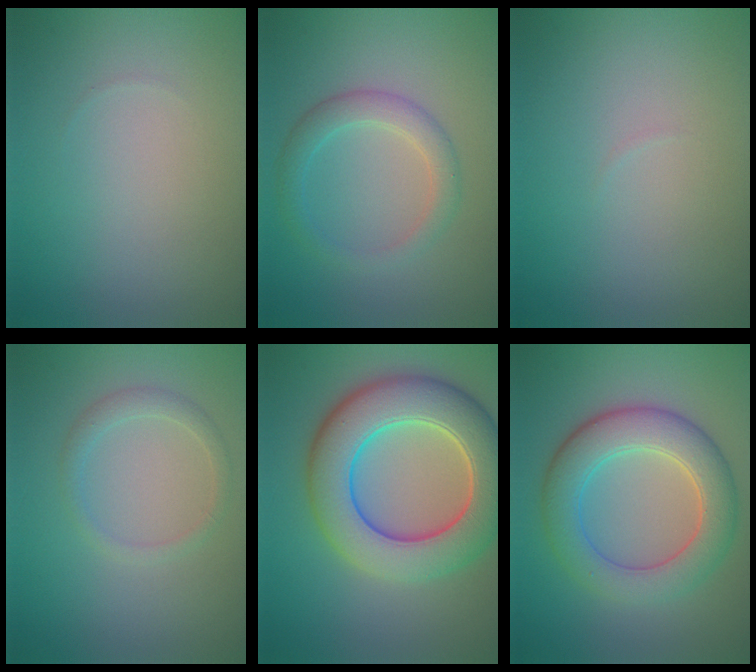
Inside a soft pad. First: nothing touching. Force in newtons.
{"total": 2.7, "press": 2.7, "slide": 0.1}
{"total": 0.0}
{"total": 1.5, "press": 1.5, "slide": 0.1}
{"total": 9.8, "press": 9.8, "slide": 0.3}
{"total": 6.4, "press": 6.4, "slide": 0.2}